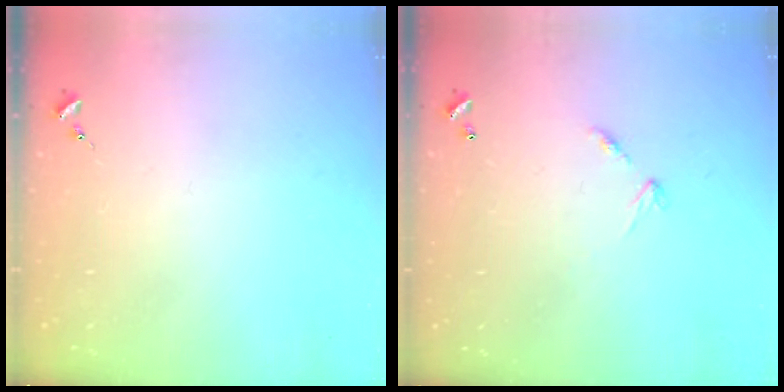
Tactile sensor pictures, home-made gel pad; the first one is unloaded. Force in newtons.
{"total": 6.0, "press": 6.0, "slide": 0.5}